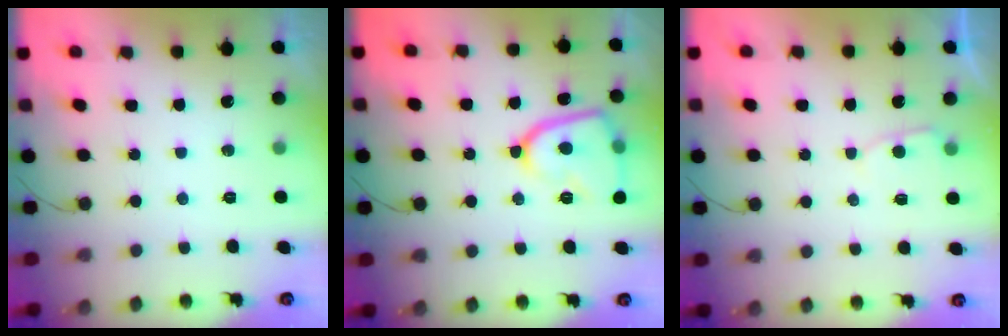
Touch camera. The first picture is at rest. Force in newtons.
{"total": 13.5, "press": 13.5, "slide": 1.5}
{"total": 2.7, "press": 2.7, "slide": 0.3}